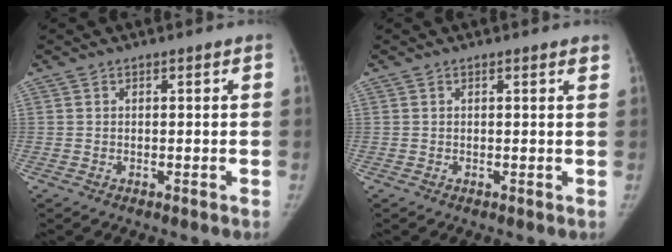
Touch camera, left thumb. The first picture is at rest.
{"total": 1.0, "force": [0.8, 0.1, 0.6], "torque": [-0.004, -0.002, 0.007]}